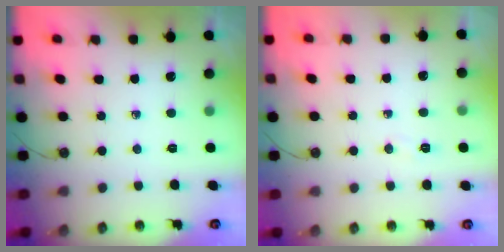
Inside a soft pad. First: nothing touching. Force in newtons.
{"total": 3.3, "press": 3.2, "slide": 0.4}